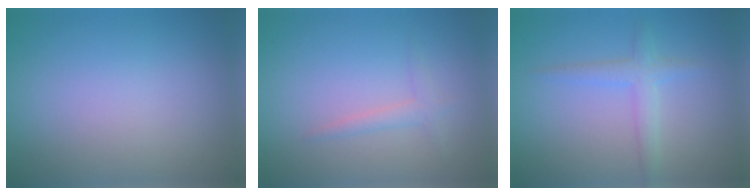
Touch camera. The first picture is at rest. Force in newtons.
{"total": 1.4, "press": 1.4, "slide": 0.1}
{"total": 2.2, "press": 2.2, "slide": 0.0}